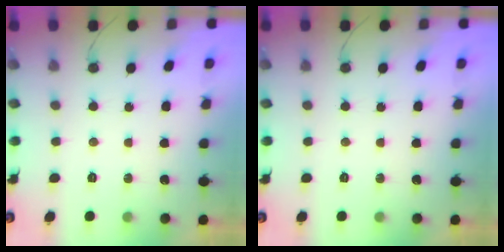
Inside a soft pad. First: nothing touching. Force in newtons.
{"total": 0.0}